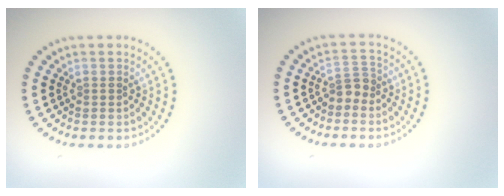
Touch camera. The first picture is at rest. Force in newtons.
{"total": 1.8, "press": 1.4, "slide": 1.1}